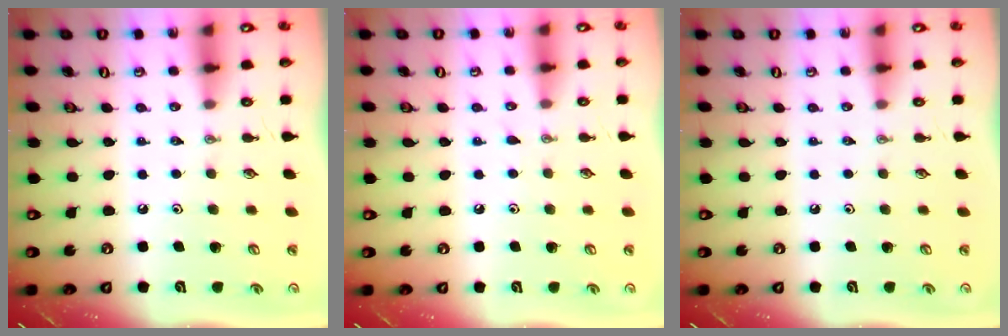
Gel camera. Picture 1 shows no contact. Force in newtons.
{"total": 3.4, "press": 3.4, "slide": 0.5}
{"total": 0.0}